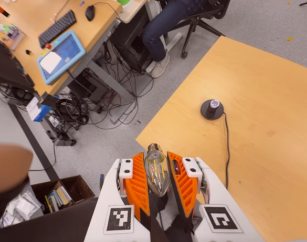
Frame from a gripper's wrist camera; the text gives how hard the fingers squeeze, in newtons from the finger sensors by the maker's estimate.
{"total": 11.9, "left": 11.4, "right": 12.4}